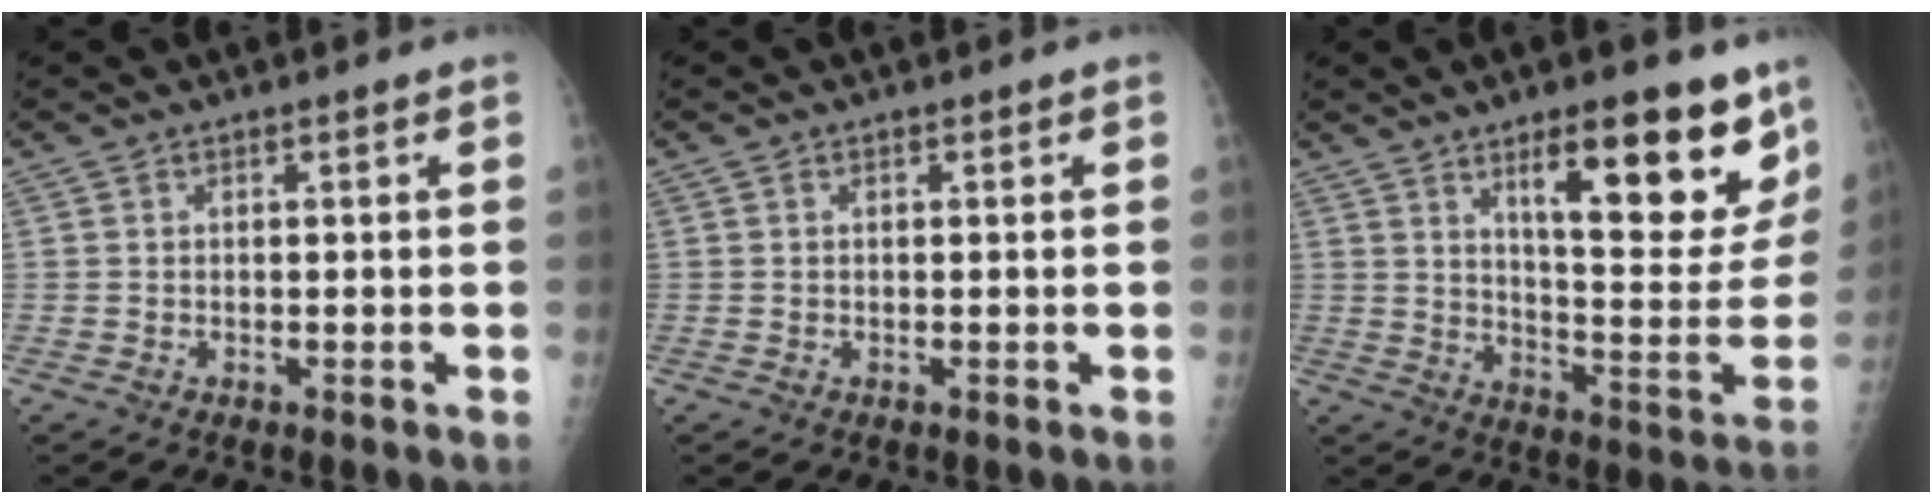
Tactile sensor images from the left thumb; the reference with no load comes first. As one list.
[{"total": 0.0}, {"total": 19.3, "force": [11.6, 5.8, 14.4], "torque": [-0.154, -0.072, 0.177]}]